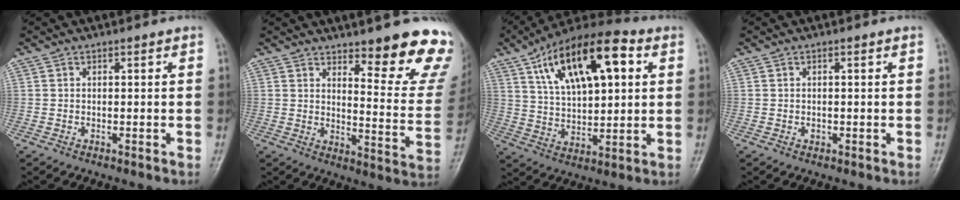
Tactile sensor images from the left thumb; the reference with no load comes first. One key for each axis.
{"total": 15.5, "fx": 10.9, "fy": 3.9, "fz": 10.2, "tx": -0.080, "ty": -0.087, "tz": 0.140}
{"total": 19.8, "fx": 7.5, "fy": 9.0, "fz": 16.0, "tx": -0.239, "ty": -0.001, "tz": 0.123}
{"total": 0.7, "fx": -0.2, "fy": 0.5, "fz": 0.4, "tx": -0.001, "ty": 0.001, "tz": -0.003}